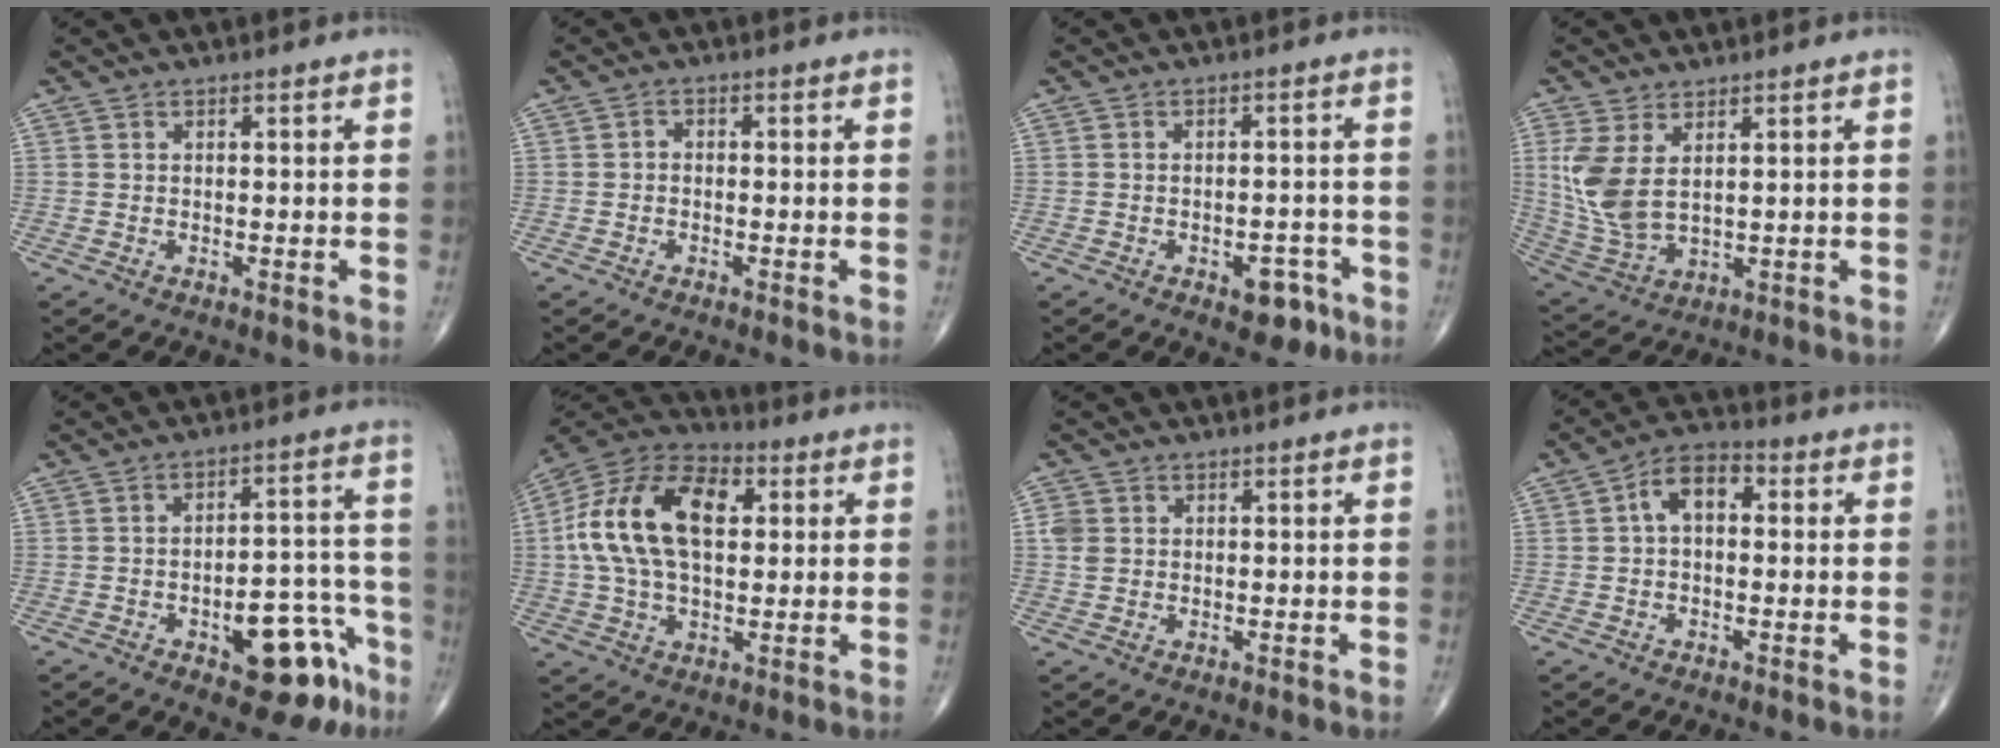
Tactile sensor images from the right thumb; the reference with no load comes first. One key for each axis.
{"total": 1.1, "fx": -0.4, "fy": 0.9, "fz": 0.6, "tx": -0.004, "ty": 0.005, "tz": -0.011}
{"total": 5.5, "fx": -3.0, "fy": 3.1, "fz": 3.4, "tx": -0.023, "ty": 0.021, "tz": -0.035}
{"total": 10.2, "fx": 2.7, "fy": 5.5, "fz": 8.2, "tx": -0.182, "ty": -0.014, "tz": 0.071}
{"total": 14.3, "fx": -7.2, "fy": 6.4, "fz": 10.5, "tx": -0.099, "ty": 0.061, "tz": -0.088}
{"total": 20.0, "fx": 3.4, "fy": 11.8, "fz": 15.8, "tx": -0.288, "ty": 0.021, "tz": 0.050}
{"total": 2.8, "fx": 0.4, "fy": 2.4, "fz": 1.4, "tx": -0.024, "ty": 0.003, "tz": 0.009}
{"total": 6.9, "fx": 0.8, "fy": 4.3, "fz": 5.4, "tx": -0.080, "ty": 0.025, "tz": 0.002}